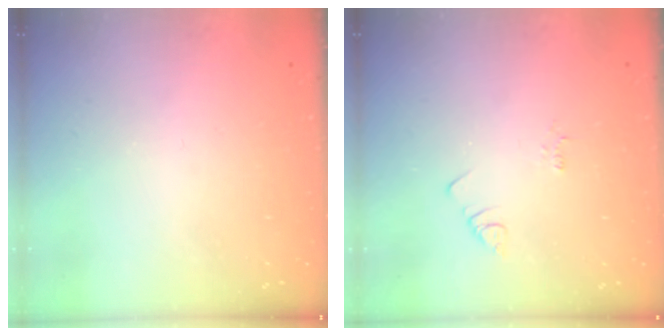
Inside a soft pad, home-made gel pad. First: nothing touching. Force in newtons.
{"total": 1.9, "press": 1.9, "slide": 0.2}